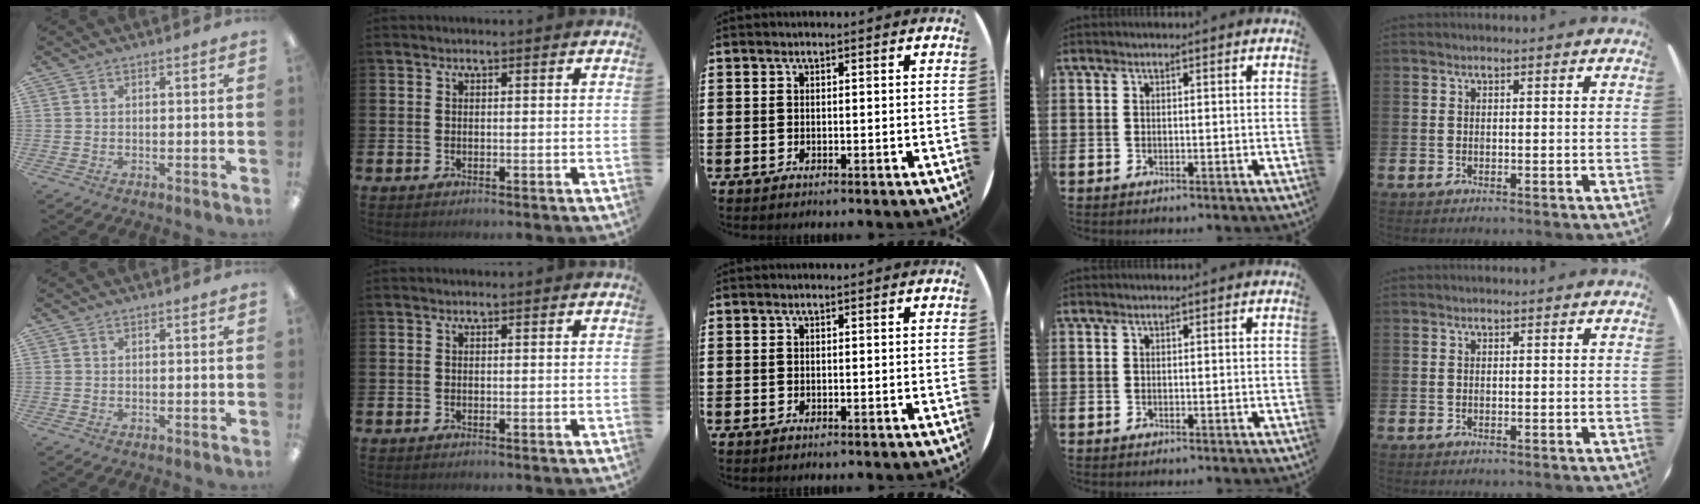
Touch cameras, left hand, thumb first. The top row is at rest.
{}